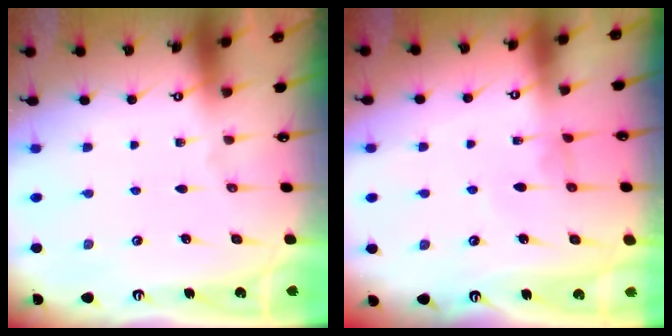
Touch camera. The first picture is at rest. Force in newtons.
{"total": 0.7, "press": 0.6, "slide": 0.3}